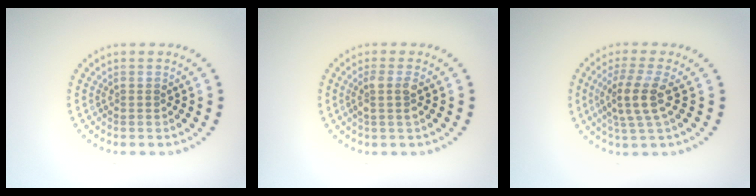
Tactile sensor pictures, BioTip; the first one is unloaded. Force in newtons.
{"total": 1.7, "press": 1.4, "slide": 1.0}
{"total": 3.6, "press": 3.2, "slide": 1.6}